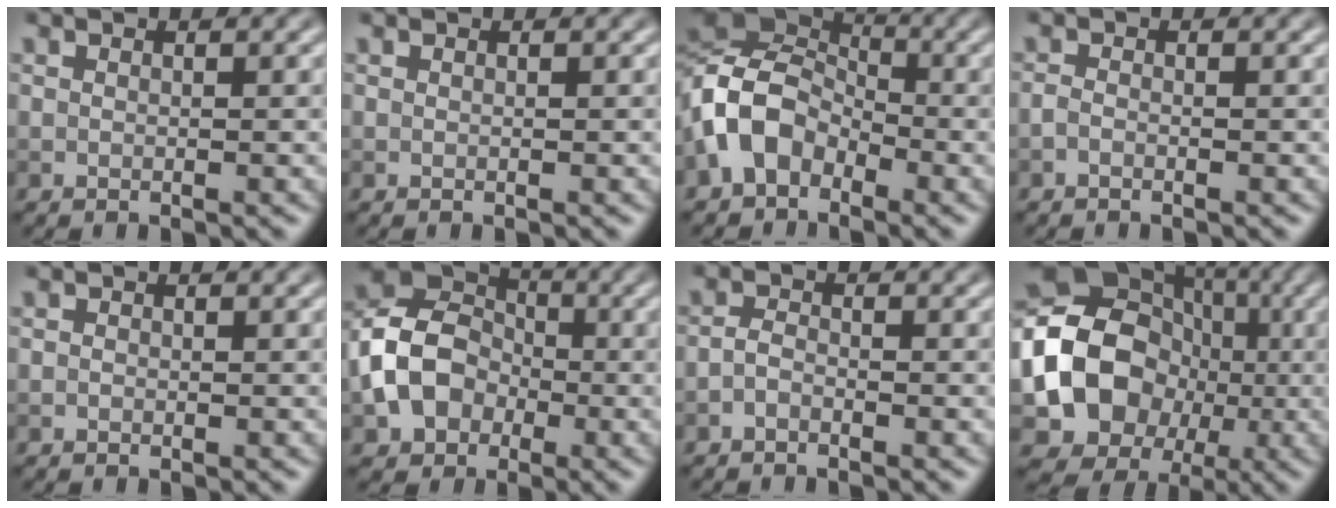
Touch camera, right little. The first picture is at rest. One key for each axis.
{"total": 0.0}
{"total": 6.7, "fx": -2.6, "fy": 4.7, "fz": 3.9, "tx": -0.082, "ty": 0.011, "tz": -0.068}
{"total": 0.5, "fx": -0.4, "fy": 0.2, "fz": 0.3, "tx": -0.010, "ty": -0.001, "tz": -0.009}
{"total": 0.0}
{"total": 7.9, "fx": -1.7, "fy": 6.1, "fz": 4.7, "tx": -0.093, "ty": 0.003, "tz": -0.044}
{"total": 1.1, "fx": -0.8, "fy": 0.5, "fz": 0.6, "tx": -0.012, "ty": 0.003, "tz": -0.021}
{"total": 11.6, "fx": -1.3, "fy": 9.7, "fz": 6.1, "tx": -0.104, "ty": -0.007, "tz": -0.032}